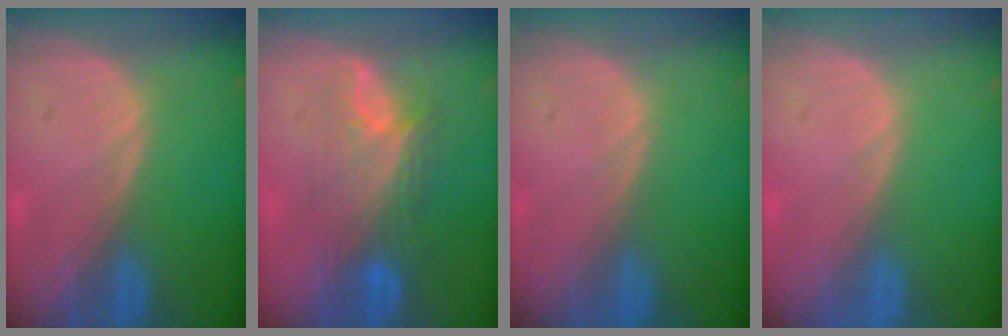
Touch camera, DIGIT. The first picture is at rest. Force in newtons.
{"total": 7.4, "press": 7.2, "slide": 1.6}
{"total": 0.0}
{"total": 0.0}